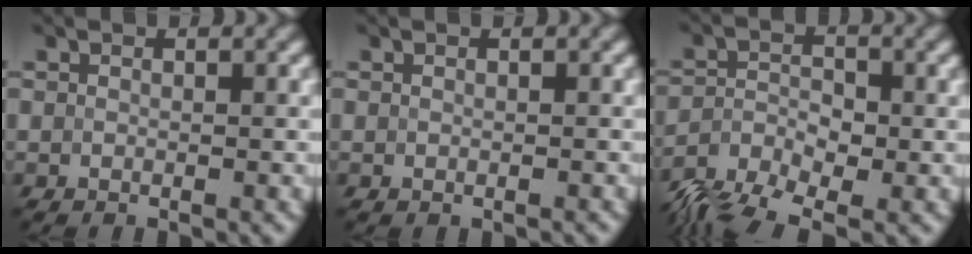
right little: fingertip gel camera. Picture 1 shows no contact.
{"total": 0.0}
{"total": 7.7, "force": [-7.0, 1.9, 2.5], "torque": [-0.034, -0.014, -0.109]}